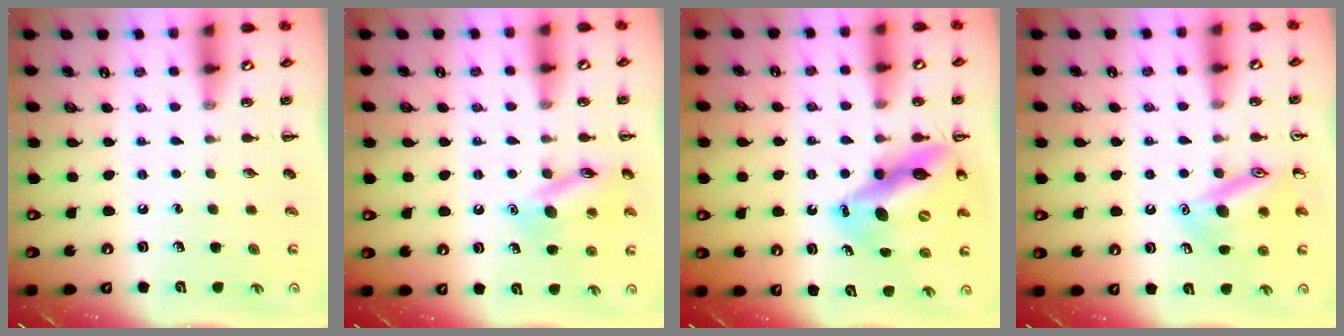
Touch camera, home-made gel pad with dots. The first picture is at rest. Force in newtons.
{"total": 13.7, "press": 13.7, "slide": 1.0}
{"total": 15.7, "press": 14.9, "slide": 4.8}
{"total": 15.5, "press": 15.4, "slide": 1.4}